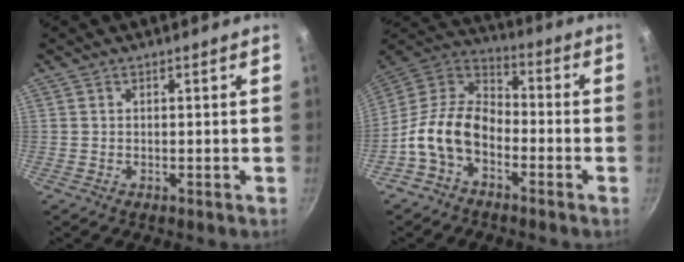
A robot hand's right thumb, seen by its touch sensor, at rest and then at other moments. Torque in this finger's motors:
{"motor_torque": [-0.10, 0.50, 1.05, -1.17, 0.23]}